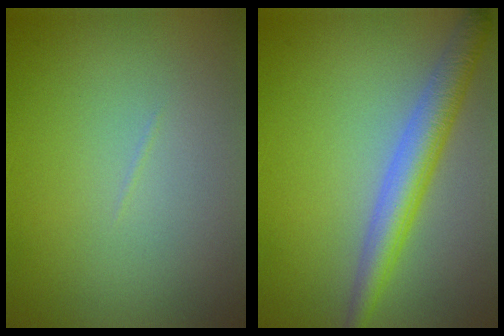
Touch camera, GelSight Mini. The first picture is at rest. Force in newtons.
{"total": 4.2, "press": 4.2, "slide": 0.1}